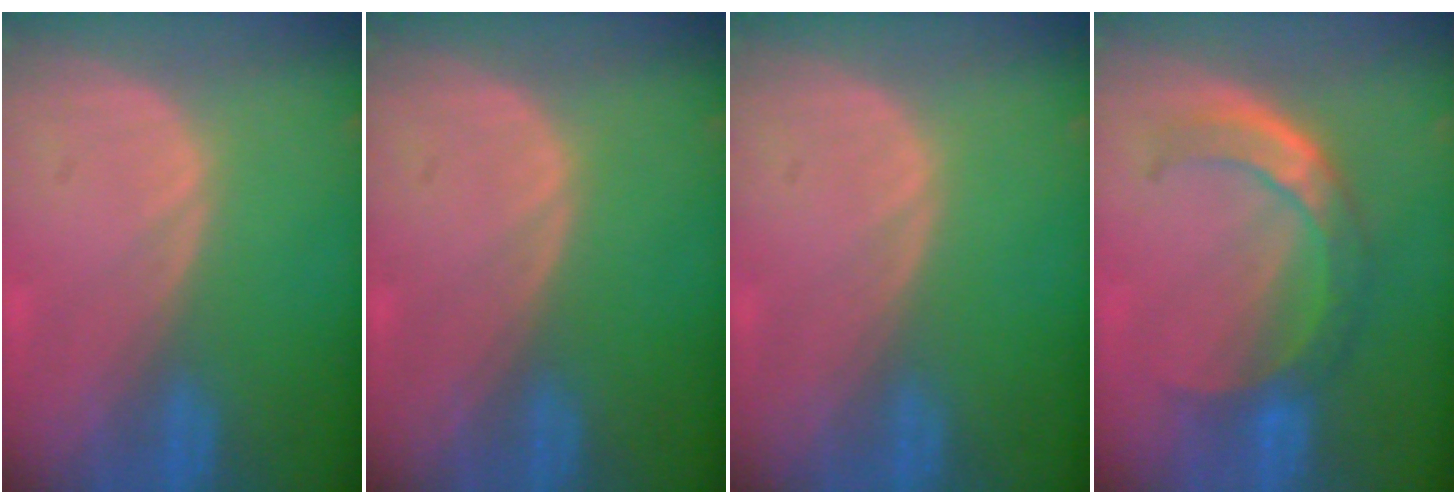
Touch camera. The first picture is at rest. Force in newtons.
{"total": 0.0}
{"total": 0.0}
{"total": 7.8, "press": 6.7, "slide": 4.0}